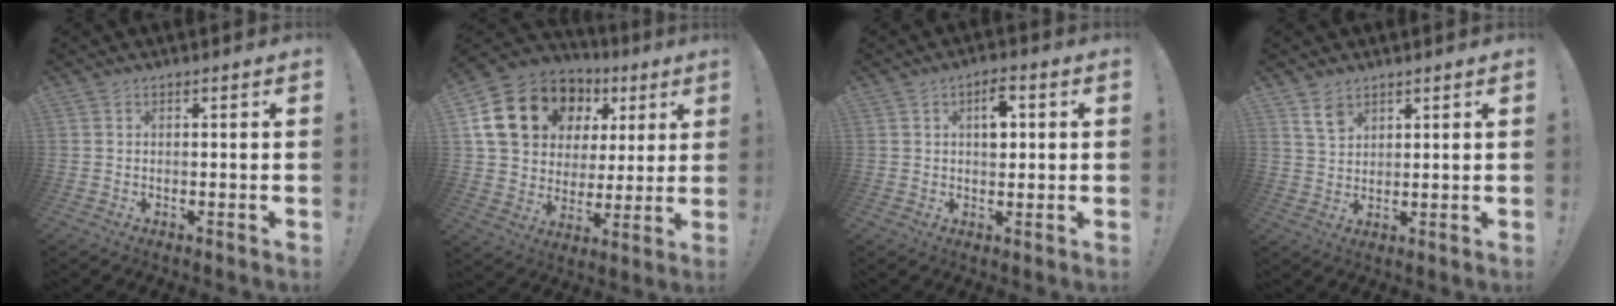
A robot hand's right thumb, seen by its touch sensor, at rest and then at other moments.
{"total": 20.3, "force": [8.7, 14.9, 10.7], "torque": [-0.172, -0.024, 0.184]}
{"total": 5.6, "force": [1.2, 3.2, 4.4], "torque": [-0.049, -0.002, 0.014]}
{"total": 5.1, "force": [3.5, 2.9, 2.4], "torque": [-0.032, -0.020, 0.065]}